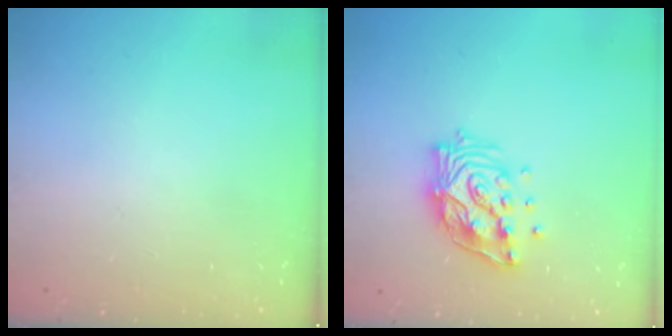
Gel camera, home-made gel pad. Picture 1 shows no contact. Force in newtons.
{"total": 13.7, "press": 13.7, "slide": 1.2}